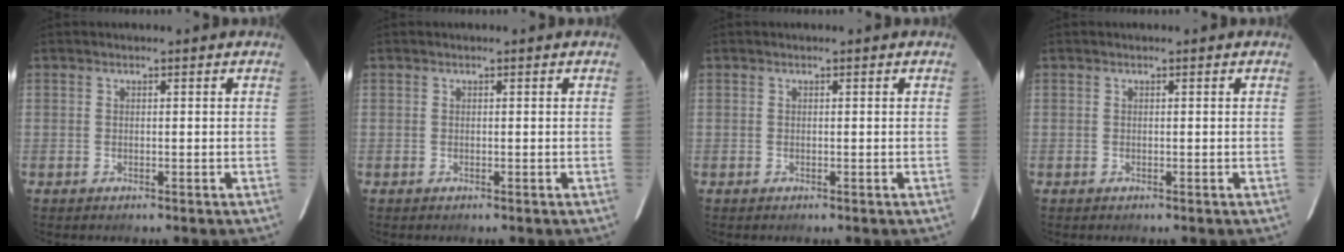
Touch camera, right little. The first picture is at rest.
{"total": 0.0}
{"total": 0.0}
{"total": 0.0}